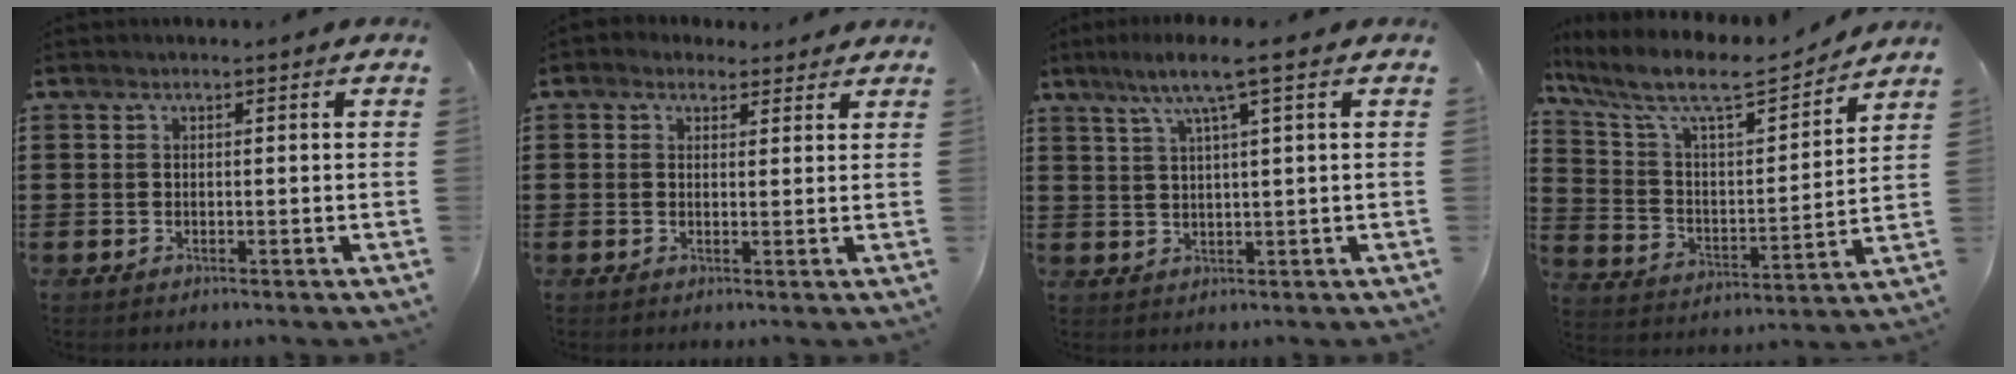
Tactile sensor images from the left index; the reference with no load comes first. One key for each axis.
{"total": 2.1, "fx": 1.5, "fy": 1.5, "fz": 0.2, "tx": -0.002, "ty": 0.005, "tz": 0.026}
{"total": 5.5, "fx": 2.4, "fy": 0.0, "fz": 4.9, "tx": -0.101, "ty": 0.002, "tz": 0.035}
{"total": 9.4, "fx": 7.9, "fy": 1.9, "fz": 4.7, "tx": -0.128, "ty": -0.047, "tz": 0.130}